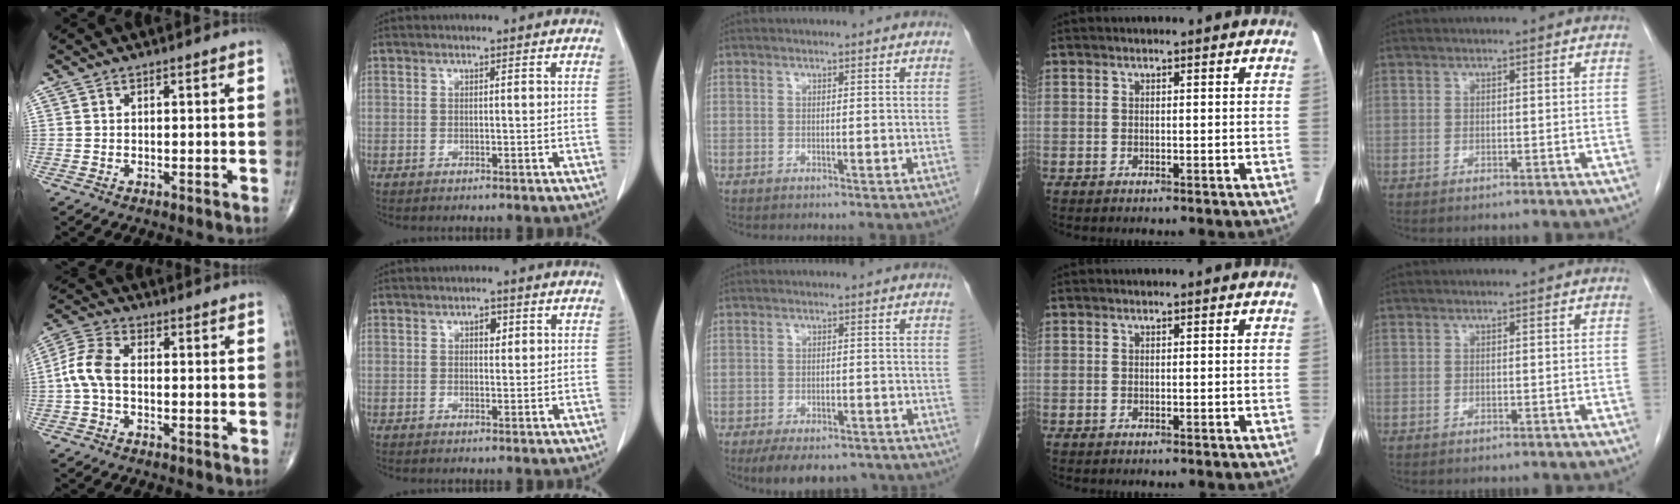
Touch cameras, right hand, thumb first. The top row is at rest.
{"thumb": {"total": 6.7, "force": [-0.8, 3.8, 5.5], "torque": [-0.123, 0.020, -0.026]}, "index": {"total": 1.8, "force": [0.7, 1.0, 1.3], "torque": [-0.018, 0.000, 0.009]}, "middle": {"total": 10.1, "force": [-7.9, 4.4, 4.4], "torque": [-0.063, -0.001, -0.108]}}